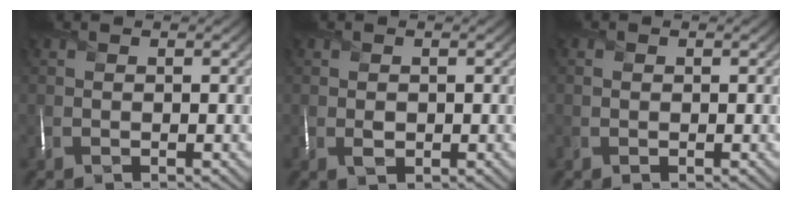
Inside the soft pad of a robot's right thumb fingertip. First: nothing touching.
{"total": 1.2, "force": [0.1, 0.9, 0.8], "torque": [-0.017, -0.001, 0.003]}
{"total": 0.5, "force": [0.0, 0.5, 0.3], "torque": [-0.009, -0.004, 0.000]}